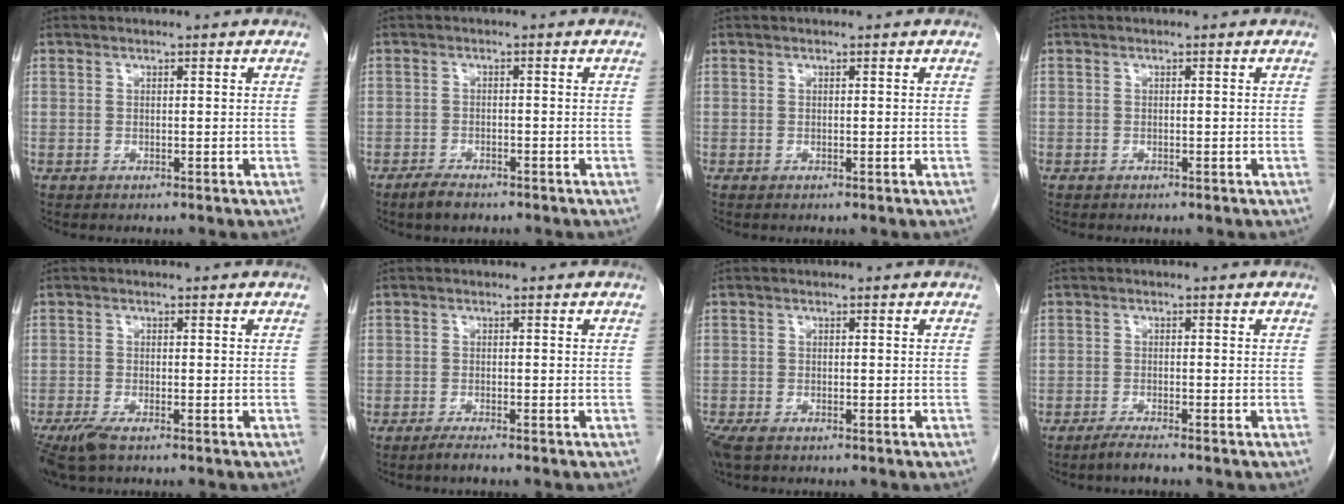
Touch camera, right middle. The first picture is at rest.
{"total": 2.9, "force": [-2.3, 1.0, 1.5], "torque": [-0.034, -0.002, -0.037]}
{"total": 0.0}
{"total": 0.0}
{"total": 4.0, "force": [-2.8, 0.9, 2.8], "torque": [-0.061, -0.011, -0.051]}
{"total": 1.4, "force": [-1.2, -0.3, 0.7], "torque": [-0.018, -0.002, -0.025]}
{"total": 3.9, "force": [-2.7, 1.5, 2.3], "torque": [-0.053, -0.013, -0.048]}
{"total": 2.0, "force": [-1.7, -0.4, 0.9], "torque": [-0.026, -0.004, -0.036]}